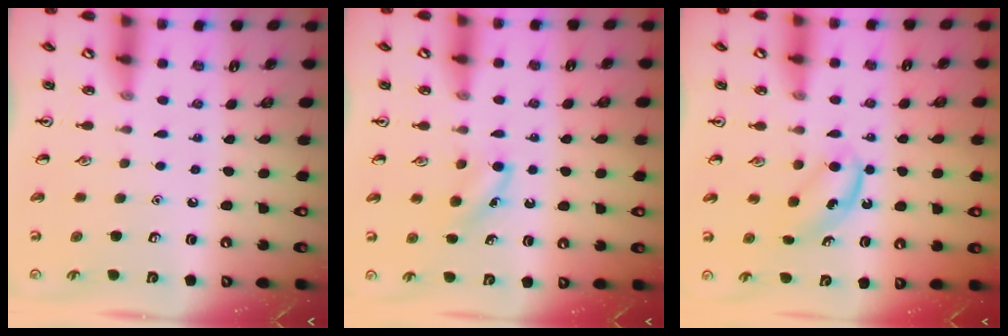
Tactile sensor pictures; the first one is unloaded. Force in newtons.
{"total": 4.5, "press": 4.3, "slide": 1.6}
{"total": 5.0, "press": 4.9, "slide": 1.1}